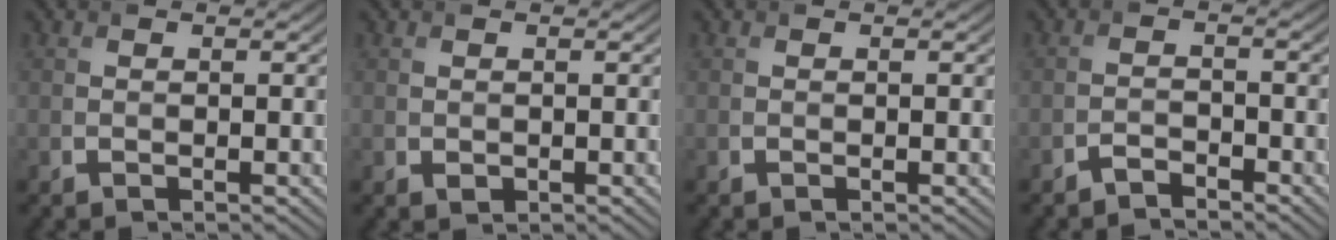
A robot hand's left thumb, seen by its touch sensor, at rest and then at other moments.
{"total": 0.6, "force": [-0.1, 0.5, 0.3], "torque": [-0.004, -0.005, 0.001]}
{"total": 0.0}
{"total": 1.9, "force": [-1.8, 0.5, 0.5], "torque": [-0.008, 0.004, -0.040]}